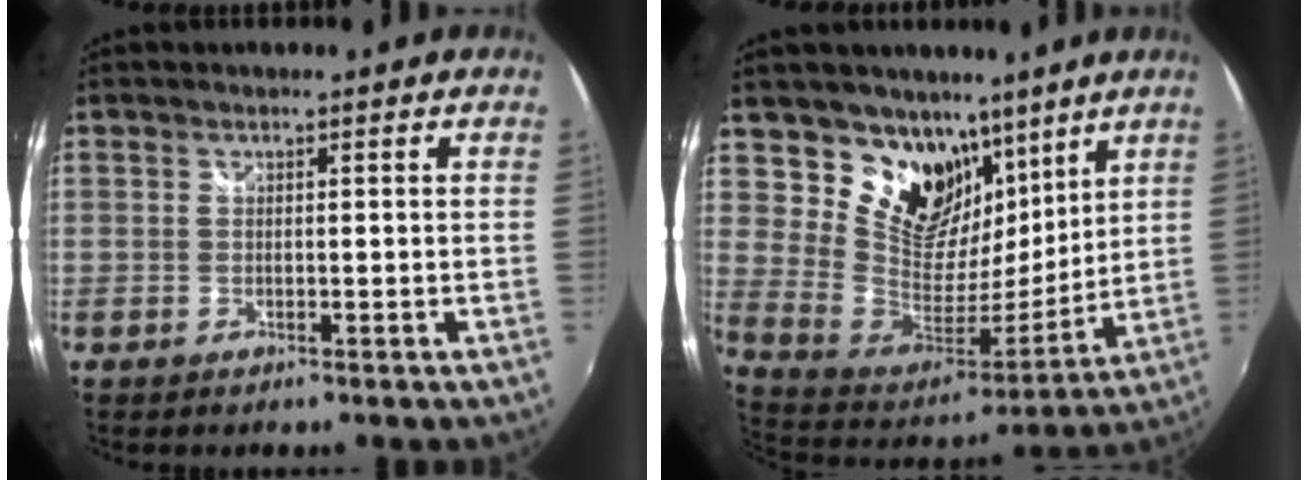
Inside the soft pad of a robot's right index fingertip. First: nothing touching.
{"total": 18.0, "force": [11.5, 11.5, 7.6], "torque": [-0.167, -0.016, 0.218]}